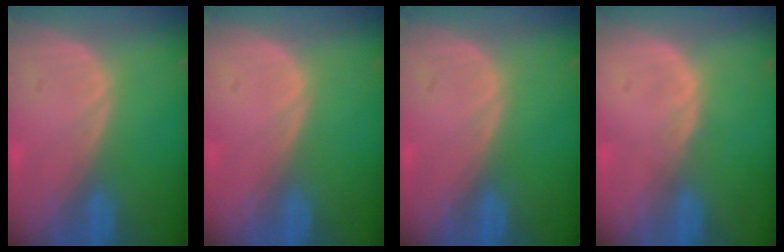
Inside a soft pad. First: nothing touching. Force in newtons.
{"total": 0.0}
{"total": 0.0}
{"total": 0.7, "press": 0.6, "slide": 0.2}